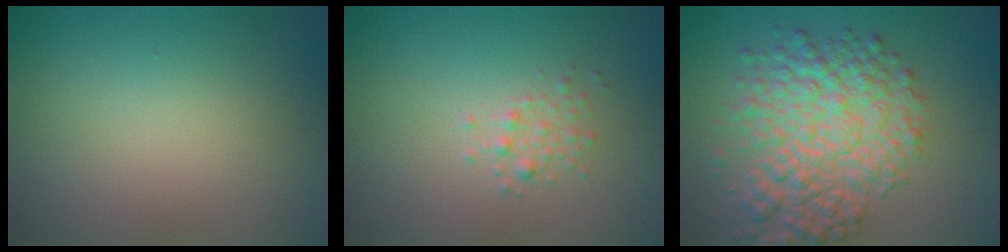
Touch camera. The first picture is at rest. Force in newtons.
{"total": 1.3, "press": 1.3, "slide": 0.1}
{"total": 7.4, "press": 7.4, "slide": 0.2}